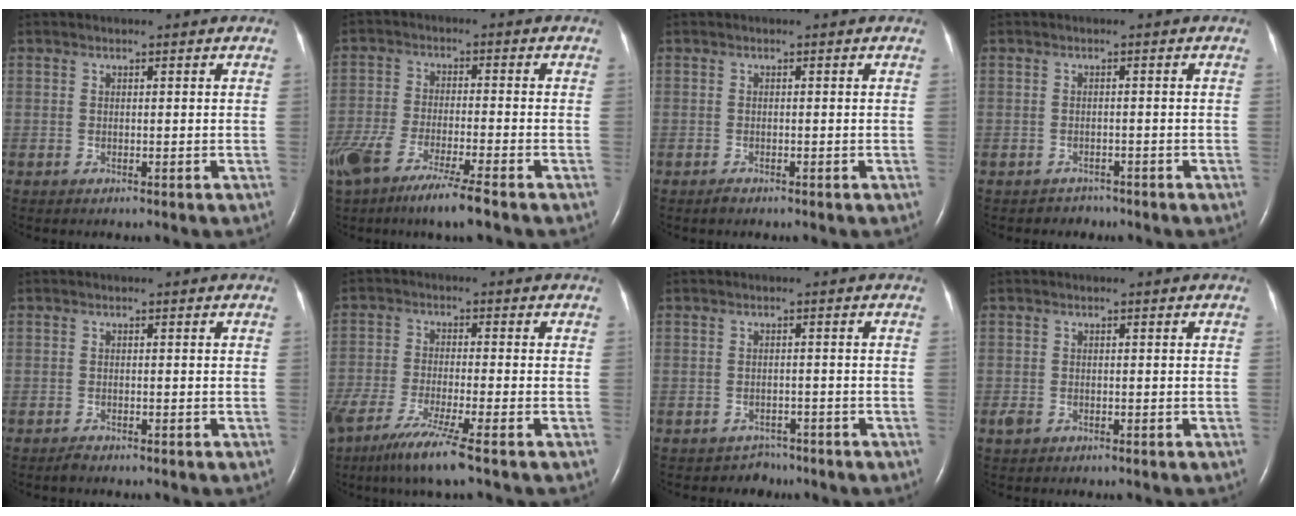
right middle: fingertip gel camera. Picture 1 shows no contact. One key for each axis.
{"total": 12.2, "fx": -8.4, "fy": 0.9, "fz": 8.8, "tx": -0.172, "ty": -0.033, "tz": -0.151}
{"total": 0.6, "fx": -0.5, "fy": 0.2, "fz": 0.2, "tx": -0.007, "ty": -0.001, "tz": -0.009}
{"total": 1.7, "fx": -1.3, "fy": 0.9, "fz": -0.6, "tx": 0.002, "ty": 0.002, "tz": -0.020}
{"total": 0.8, "fx": -0.7, "fy": 0.2, "fz": 0.2, "tx": -0.009, "ty": -0.002, "tz": -0.013}
{"total": 9.4, "fx": -6.3, "fy": -0.2, "fz": 7.0, "tx": -0.131, "ty": -0.029, "tz": -0.111}
{"total": 2.3, "fx": -1.8, "fy": 1.2, "fz": -0.8, "tx": 0.005, "ty": 0.006, "tz": -0.025}
{"total": 1.2, "fx": -0.6, "fy": 0.8, "fz": 0.7, "tx": -0.021, "ty": -0.001, "tz": -0.010}